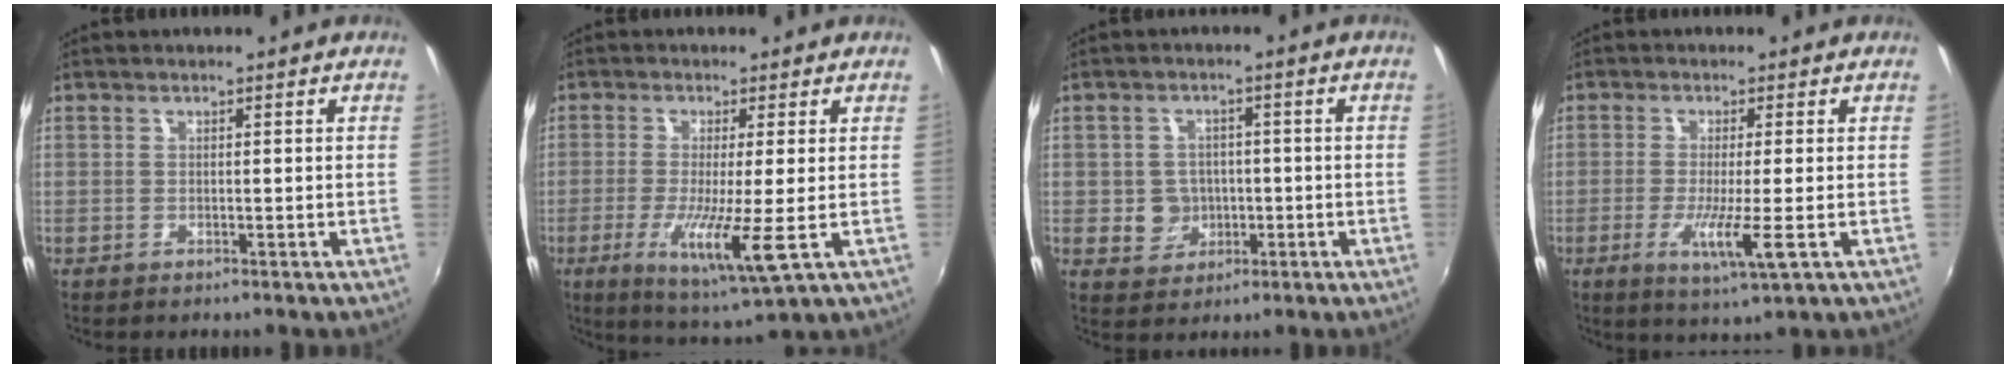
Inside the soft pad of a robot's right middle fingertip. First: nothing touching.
{"total": 9.4, "force": [-1.9, 0.2, 9.2], "torque": [-0.184, -0.028, -0.039]}
{"total": 5.4, "force": [-0.9, 5.1, 1.4], "torque": [-0.037, 0.011, -0.003]}
{"total": 6.5, "force": [-1.9, -0.3, 6.2], "torque": [-0.123, -0.019, -0.037]}